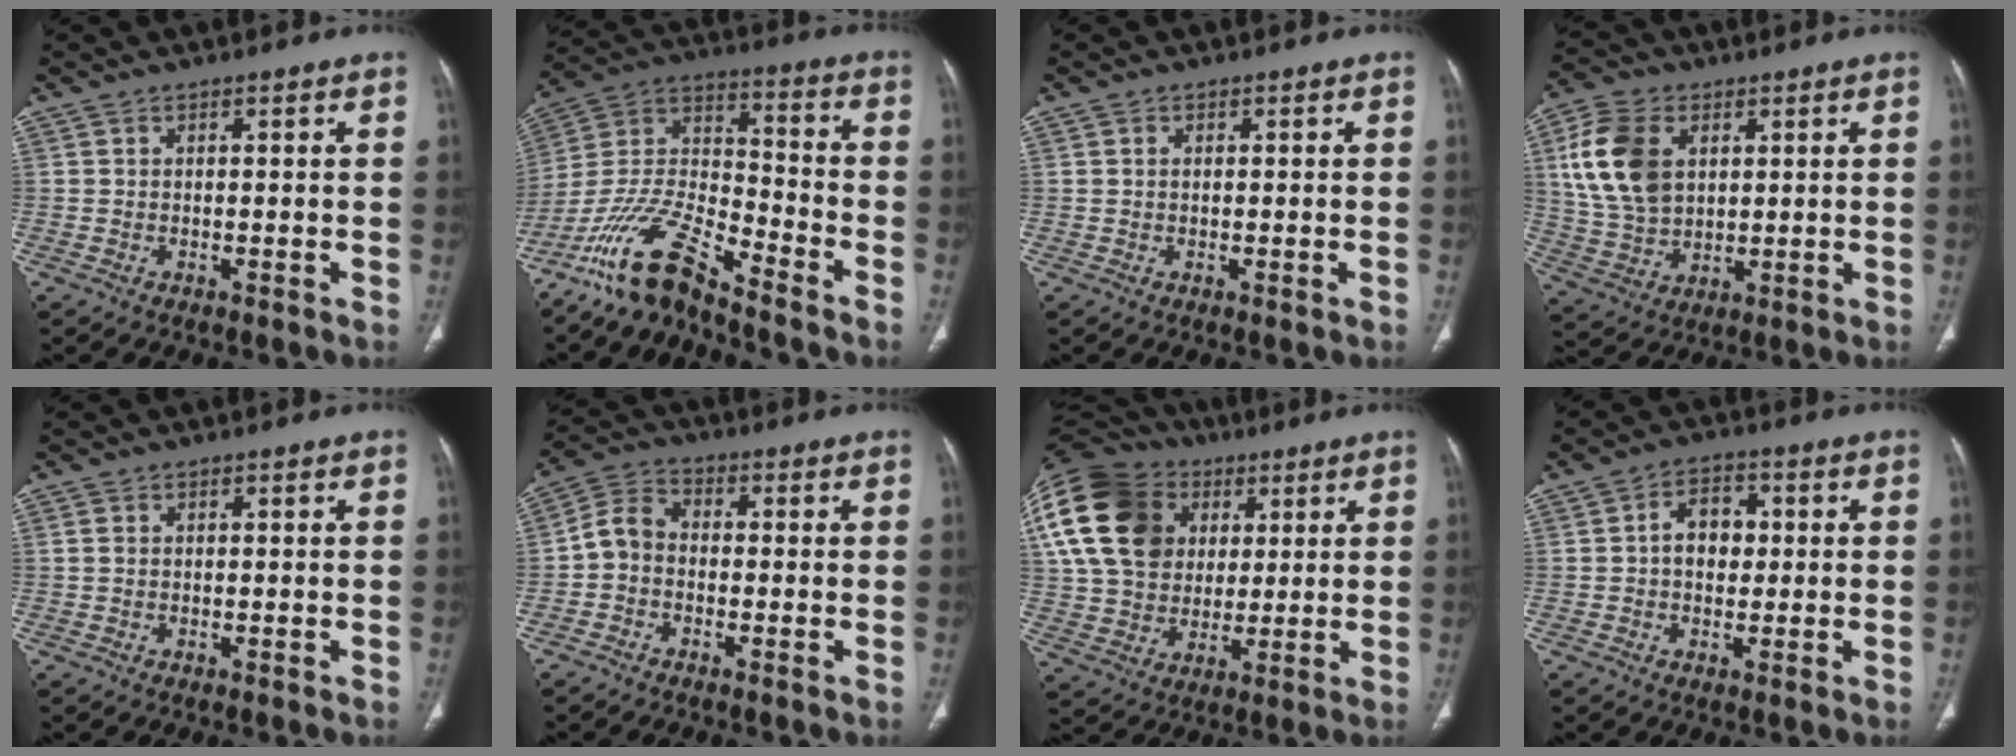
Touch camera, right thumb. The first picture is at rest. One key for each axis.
{"total": 13.8, "fx": -11.3, "fy": 3.0, "fz": 7.3, "tx": -0.151, "ty": 0.078, "tz": -0.223}
{"total": 0.9, "fx": 0.1, "fy": 0.6, "fz": 0.7, "tx": -0.014, "ty": 0.001, "tz": 0.002}
{"total": 14.4, "fx": 4.0, "fy": 9.8, "fz": 9.9, "tx": -0.188, "ty": -0.005, "tz": 0.081}
{"total": 1.2, "fx": 0.2, "fy": 0.9, "fz": 0.7, "tx": -0.016, "ty": 0.003, "tz": 0.006}
{"total": 5.7, "fx": -1.2, "fy": 4.4, "fz": 3.4, "tx": -0.055, "ty": 0.023, "tz": -0.039}
{"total": 27.8, "fx": 8.3, "fy": 21.3, "fz": 15.9, "tx": -0.351, "ty": 0.053, "tz": 0.159}
{"total": 6.4, "fx": 0.3, "fy": 4.6, "fz": 4.3, "tx": -0.045, "ty": 0.012, "tz": 0.000}